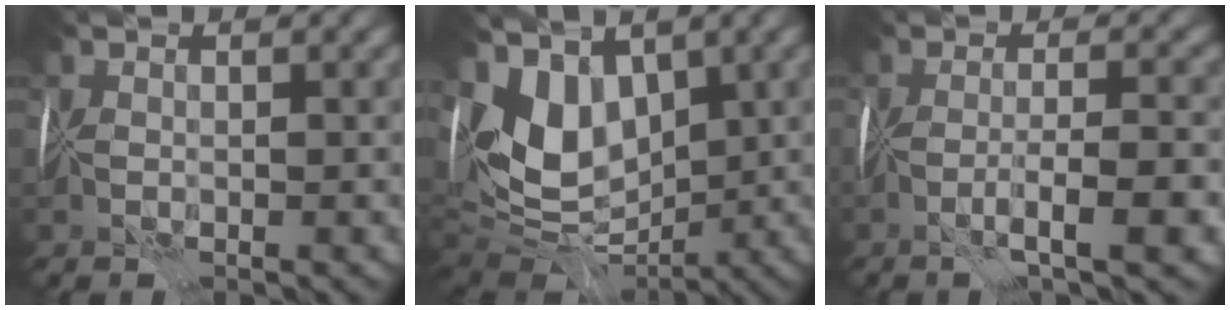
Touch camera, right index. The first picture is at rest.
{"total": 8.9, "force": [2.3, 5.8, 6.3], "torque": [-0.110, -0.007, 0.044]}
{"total": 3.6, "force": [-1.9, -0.7, 2.9], "torque": [-0.043, -0.004, -0.034]}